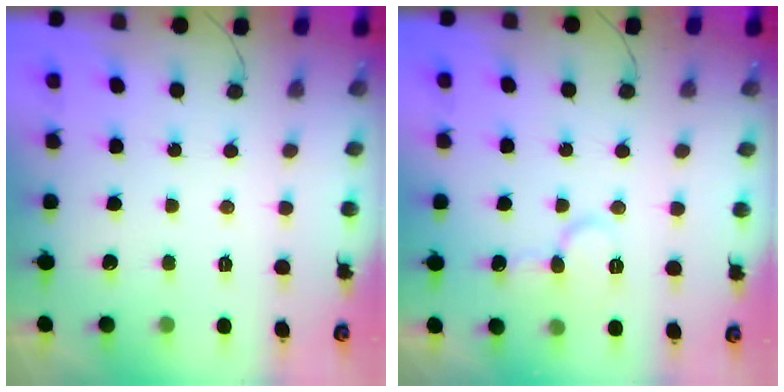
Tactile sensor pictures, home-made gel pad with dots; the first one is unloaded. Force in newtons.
{"total": 8.1, "press": 8.0, "slide": 1.1}